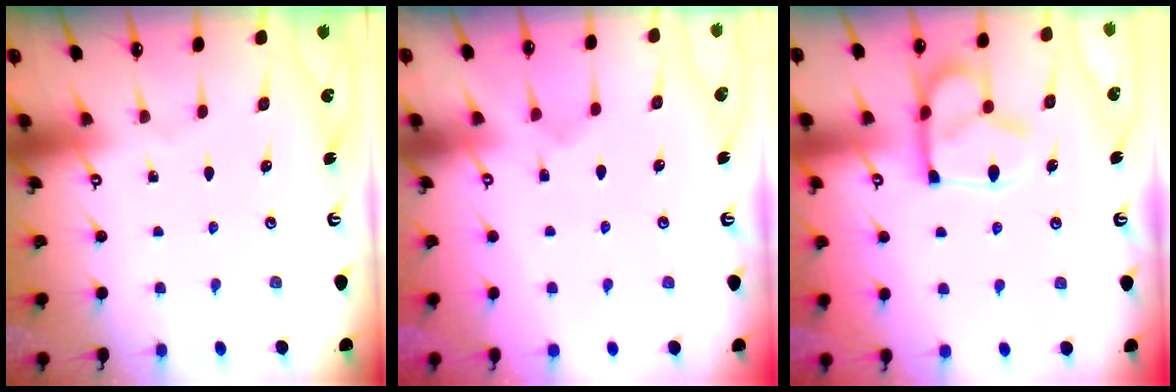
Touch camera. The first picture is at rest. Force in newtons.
{"total": 2.9, "press": 2.7, "slide": 1.1}
{"total": 14.2, "press": 14.1, "slide": 1.2}